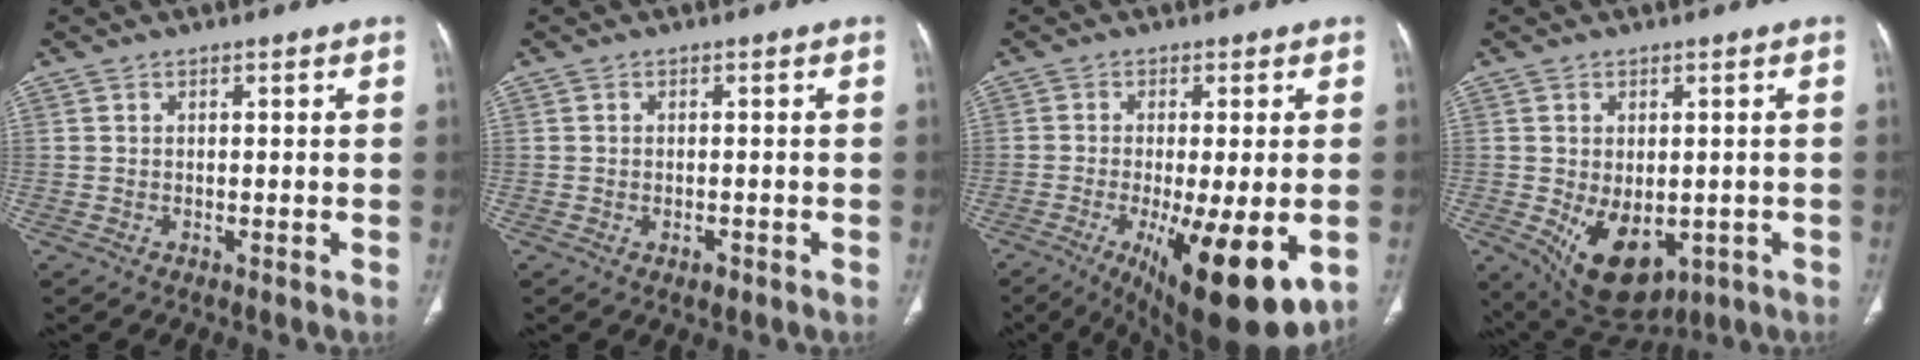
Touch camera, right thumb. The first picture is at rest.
{"total": 1.5, "force": [-0.8, 0.7, 1.0], "torque": [-0.014, 0.003, -0.010]}
{"total": 16.8, "force": [-5.3, 4.6, 15.2], "torque": [-0.205, -0.024, -0.064]}
{"total": 12.0, "force": [-3.1, 7.4, 8.8], "torque": [-0.117, -0.009, -0.022]}